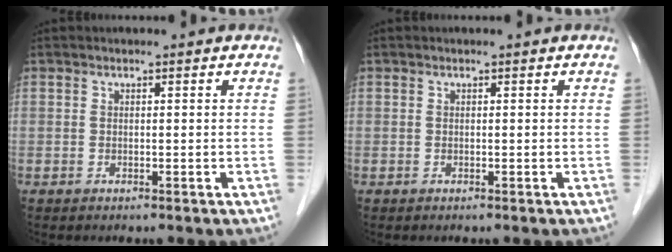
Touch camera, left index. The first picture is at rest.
{"total": 0.0}